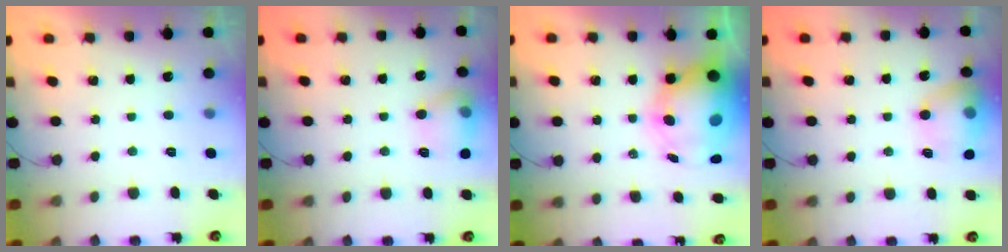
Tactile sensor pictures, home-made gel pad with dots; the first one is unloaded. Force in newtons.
{"total": 10.7, "press": 10.7, "slide": 0.8}
{"total": 12.8, "press": 12.4, "slide": 3.1}
{"total": 13.7, "press": 13.7, "slide": 1.2}